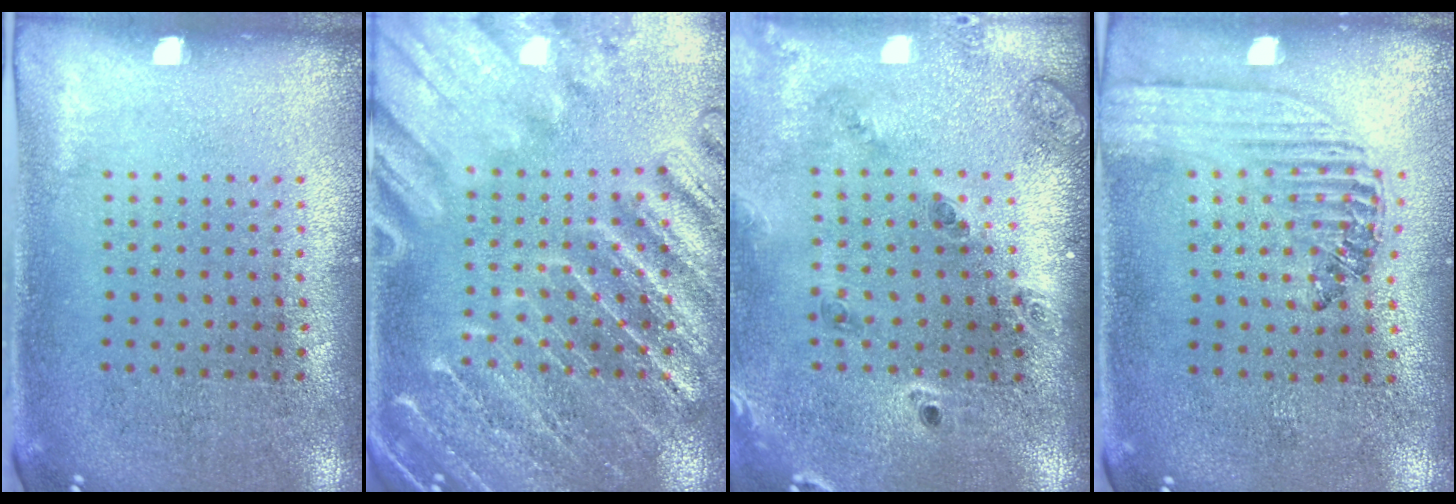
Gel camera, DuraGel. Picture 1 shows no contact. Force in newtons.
{"total": 3.5, "press": 3.5, "slide": 0.4}
{"total": 1.7, "press": 1.6, "slide": 0.5}
{"total": 1.5, "press": 1.4, "slide": 0.6}